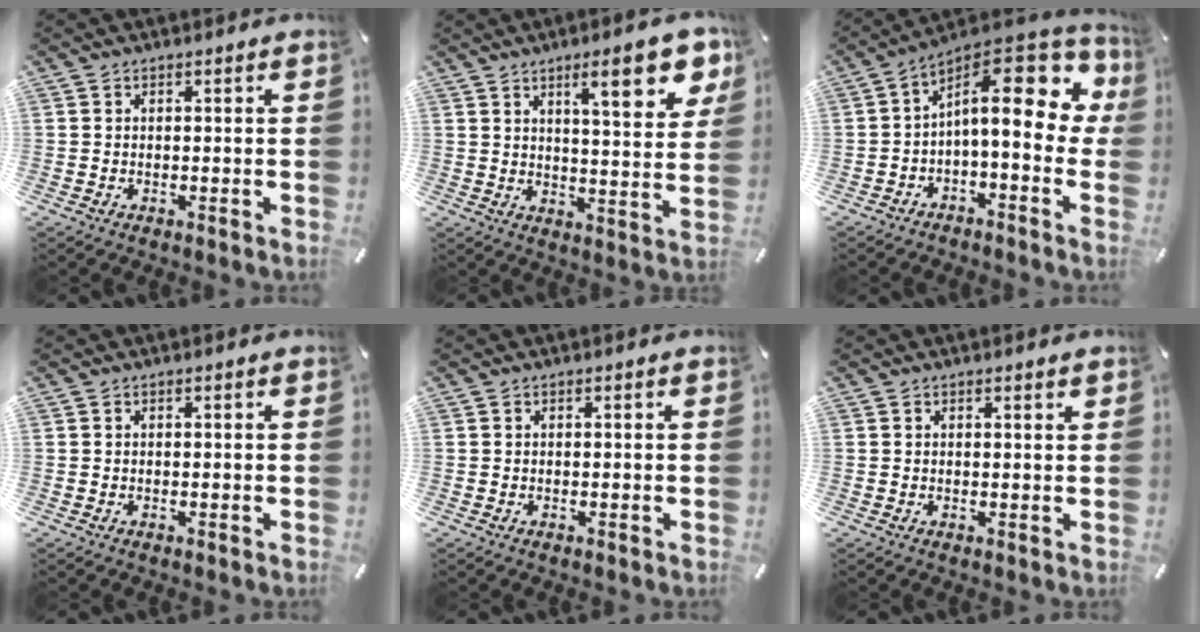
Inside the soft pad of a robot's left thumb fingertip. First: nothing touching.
{"total": 14.3, "force": [7.6, 4.2, 11.4], "torque": [-0.157, -0.031, 0.116]}
{"total": 16.7, "force": [4.8, 7.4, 14.2], "torque": [-0.205, -0.046, 0.083]}
{"total": 0.0}
{"total": 0.0}
{"total": 0.7, "force": [0.6, 0.0, 0.4], "torque": [-0.007, -0.001, 0.010]}